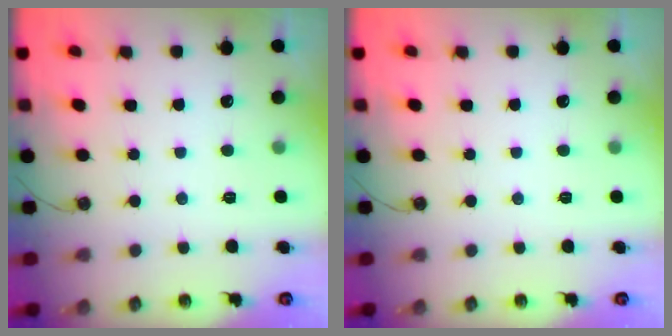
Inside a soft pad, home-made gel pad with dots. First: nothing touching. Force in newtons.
{"total": 0.0}